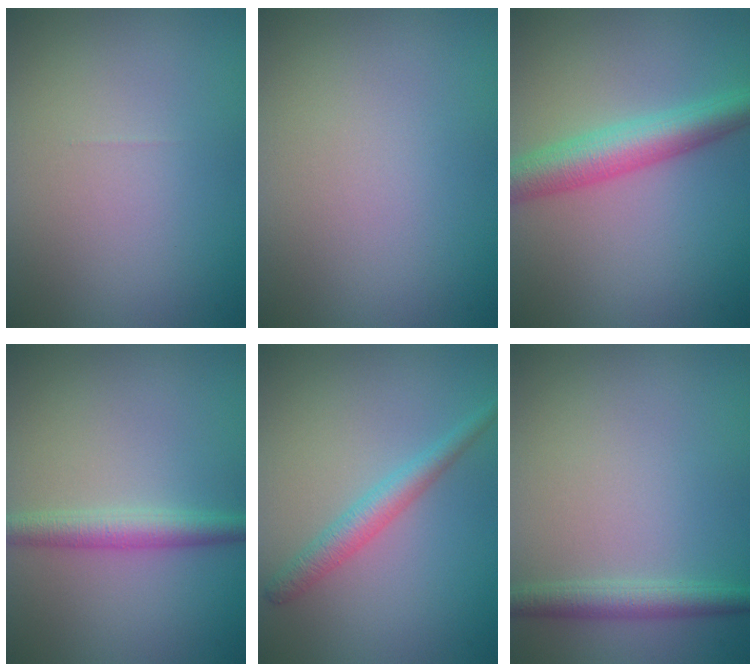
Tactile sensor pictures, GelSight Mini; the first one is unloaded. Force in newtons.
{"total": 0.0}
{"total": 5.1, "press": 5.1, "slide": 0.0}
{"total": 2.7, "press": 2.7, "slide": 0.1}
{"total": 2.4, "press": 2.4, "slide": 0.1}
{"total": 2.4, "press": 2.4, "slide": 0.1}